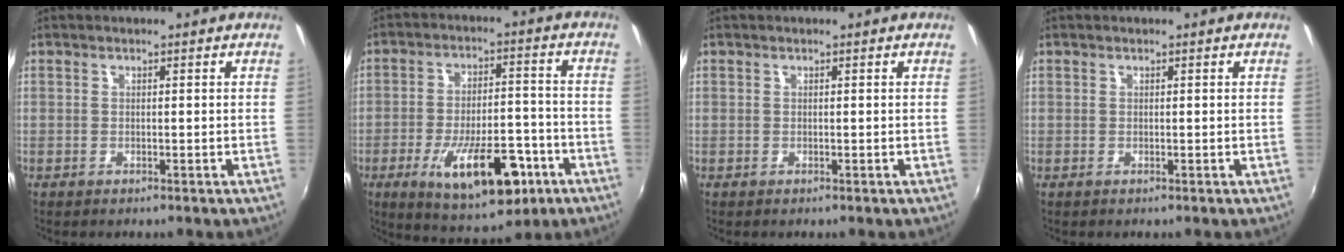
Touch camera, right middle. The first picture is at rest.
{"total": 15.9, "force": [-7.4, 6.1, 12.7], "torque": [-0.222, -0.010, -0.100]}
{"total": 0.0}
{"total": 0.0}